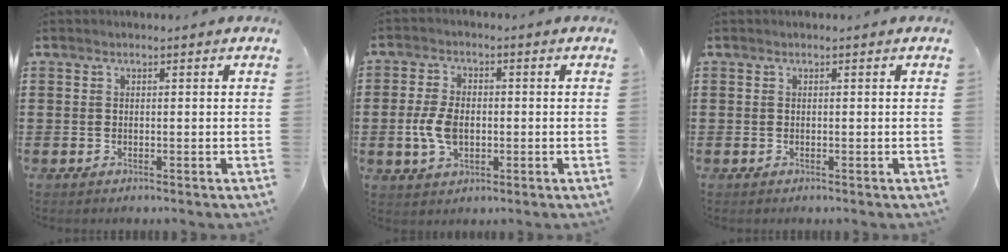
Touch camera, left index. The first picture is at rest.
{"total": 6.0, "force": [-0.6, 3.6, 4.8], "torque": [-0.122, -0.003, -0.020]}
{"total": 0.0}